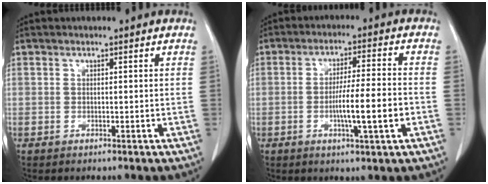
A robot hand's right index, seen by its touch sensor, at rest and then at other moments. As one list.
[{"total": 8.4, "force": [-2.2, 0.0, 8.1], "torque": [-0.137, -0.002, -0.038]}]